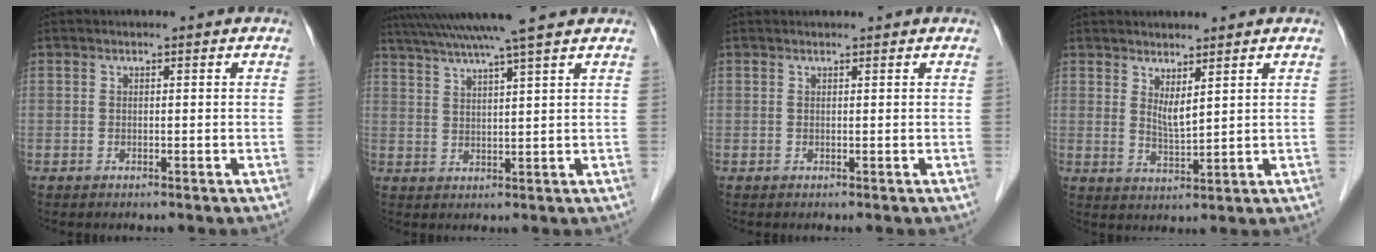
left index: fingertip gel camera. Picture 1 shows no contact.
{"total": 12.6, "force": [10.7, -1.1, 6.5], "torque": [-0.114, 0.026, 0.156]}
{"total": 1.6, "force": [1.6, 0.1, 0.3], "torque": [-0.006, 0.020, 0.024]}
{"total": 3.0, "force": [1.8, 0.3, 2.4], "torque": [-0.050, -0.016, 0.042]}